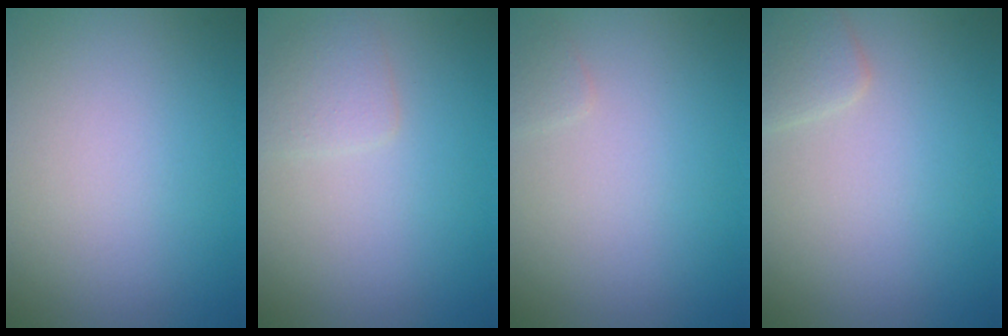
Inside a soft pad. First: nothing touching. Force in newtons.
{"total": 1.5, "press": 1.5, "slide": 0.1}
{"total": 0.7, "press": 0.7, "slide": 0.0}
{"total": 2.0, "press": 2.0, "slide": 0.0}